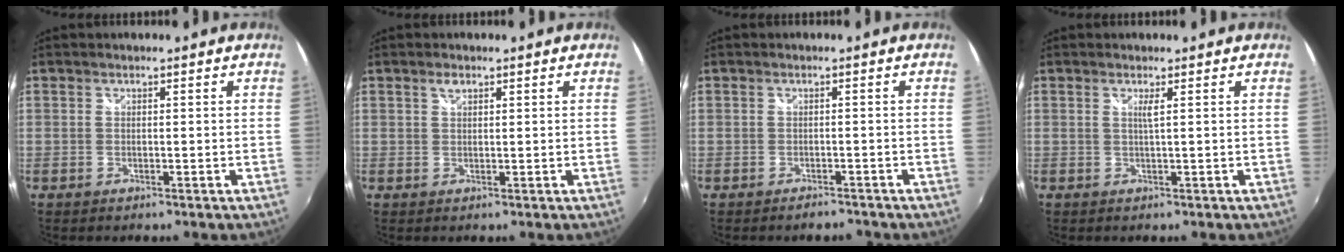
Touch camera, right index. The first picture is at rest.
{"total": 1.4, "force": [0.8, 0.8, 0.8], "torque": [-0.015, 0.003, 0.013]}
{"total": 2.2, "force": [-2.0, 0.9, 0.4], "torque": [-0.010, -0.006, -0.028]}
{"total": 1.2, "force": [0.5, -0.5, 0.9], "torque": [-0.018, 0.000, 0.009]}